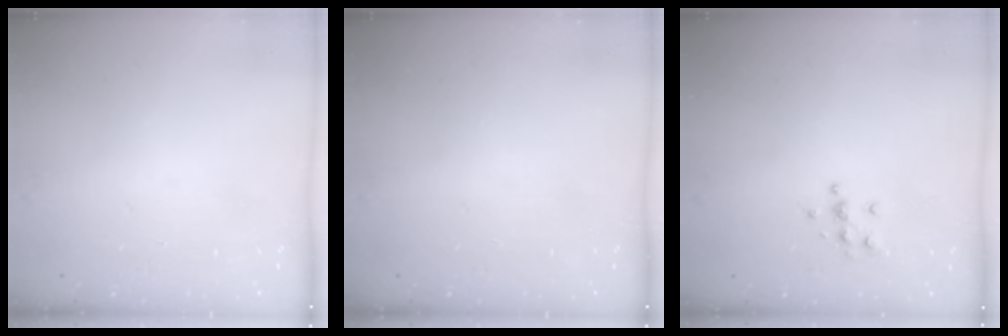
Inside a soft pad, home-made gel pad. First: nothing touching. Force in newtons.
{"total": 0.0}
{"total": 6.2, "press": 6.2, "slide": 0.6}